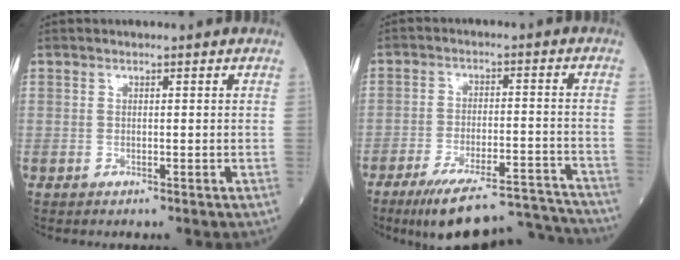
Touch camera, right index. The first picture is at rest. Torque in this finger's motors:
{"motor_torque": [0.91, -1.03, 0.12, 0.05]}